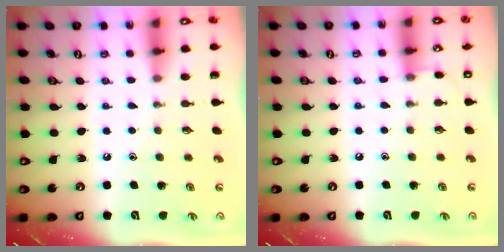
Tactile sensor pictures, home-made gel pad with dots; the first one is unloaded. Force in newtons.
{"total": 4.3, "press": 4.2, "slide": 0.4}